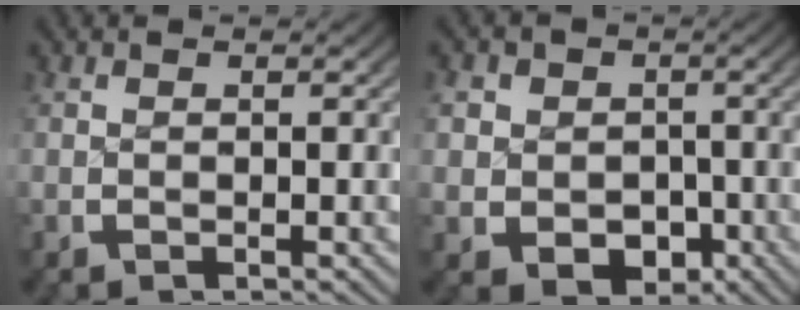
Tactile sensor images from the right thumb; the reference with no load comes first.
{"total": 7.1, "force": [-0.7, 6.2, 3.3], "torque": [-0.068, -0.030, -0.001]}